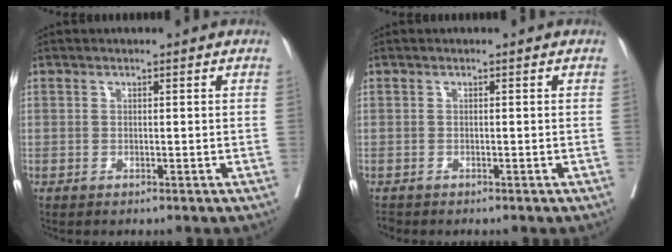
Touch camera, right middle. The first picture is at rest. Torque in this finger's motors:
{"motor_torque": [-0.11, 0.12, -0.04, -0.01]}